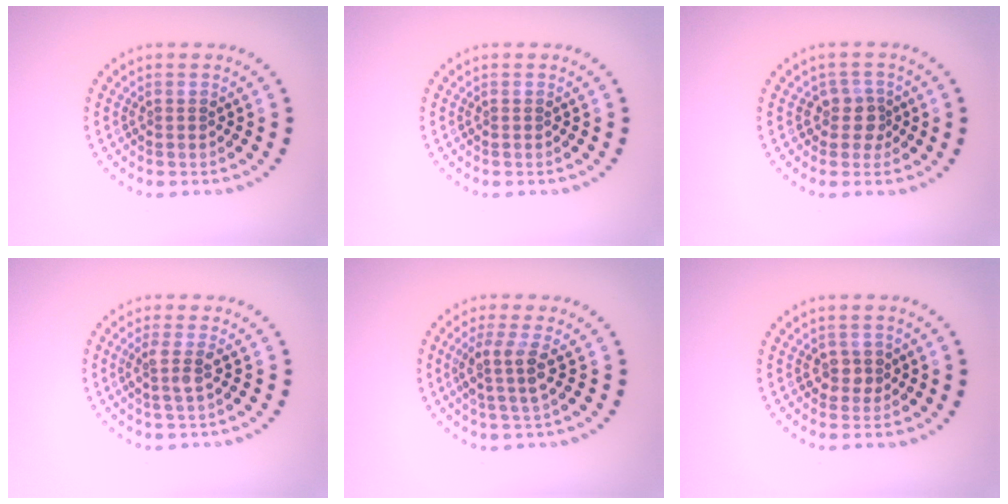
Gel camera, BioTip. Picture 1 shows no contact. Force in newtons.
{"total": 0.0}
{"total": 2.0, "press": 1.6, "slide": 1.3}
{"total": 1.9, "press": 1.3, "slide": 1.3}
{"total": 2.7, "press": 2.1, "slide": 1.6}
{"total": 1.5, "press": 1.4, "slide": 0.6}